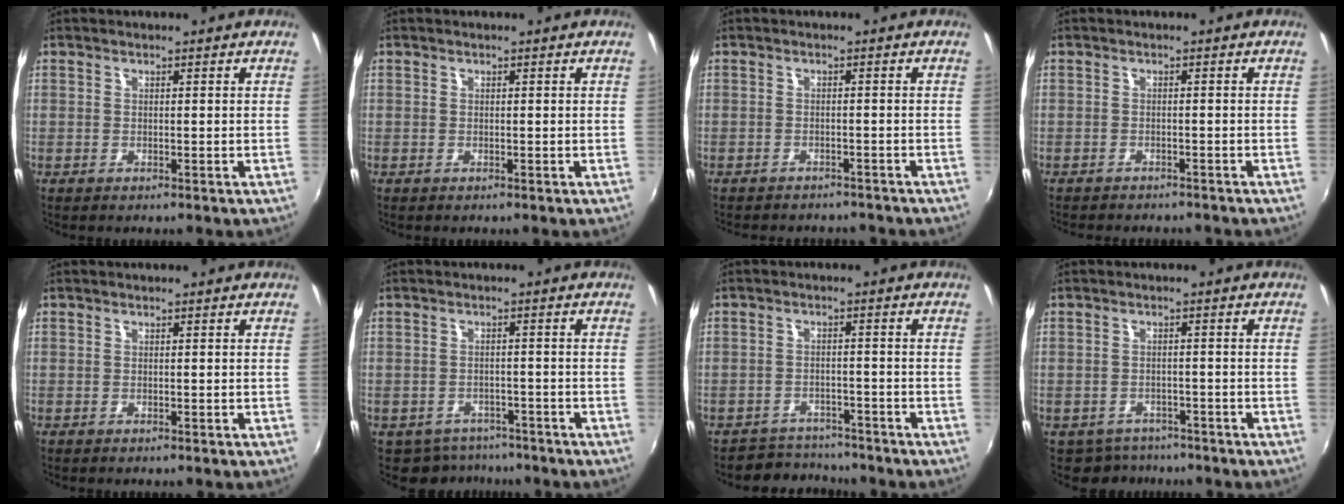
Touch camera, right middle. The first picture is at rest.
{"total": 0.0}
{"total": 5.8, "force": [-5.2, 2.3, 1.5], "torque": [-0.041, -0.006, -0.071]}
{"total": 4.0, "force": [-3.7, 1.3, 1.1], "torque": [-0.033, -0.008, -0.054]}
{"total": 0.0}
{"total": 6.0, "force": [-4.9, 3.4, 0.8], "torque": [-0.026, 0.000, -0.067]}
{"total": 5.7, "force": [-5.3, 2.1, -0.2], "torque": [-0.010, 0.007, -0.085]}
{"total": 4.9, "force": [-4.0, 2.8, 0.4], "torque": [-0.018, -0.002, -0.060]}